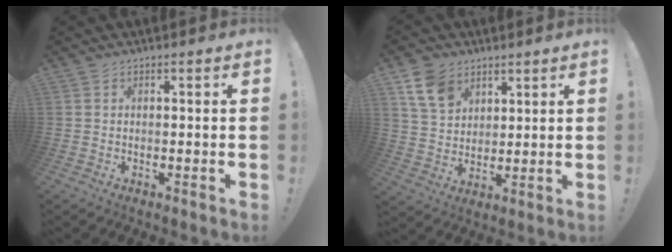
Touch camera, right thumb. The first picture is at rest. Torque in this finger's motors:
{"motor_torque": [-0.11, -0.03, -0.17, 0.12, 0.04]}